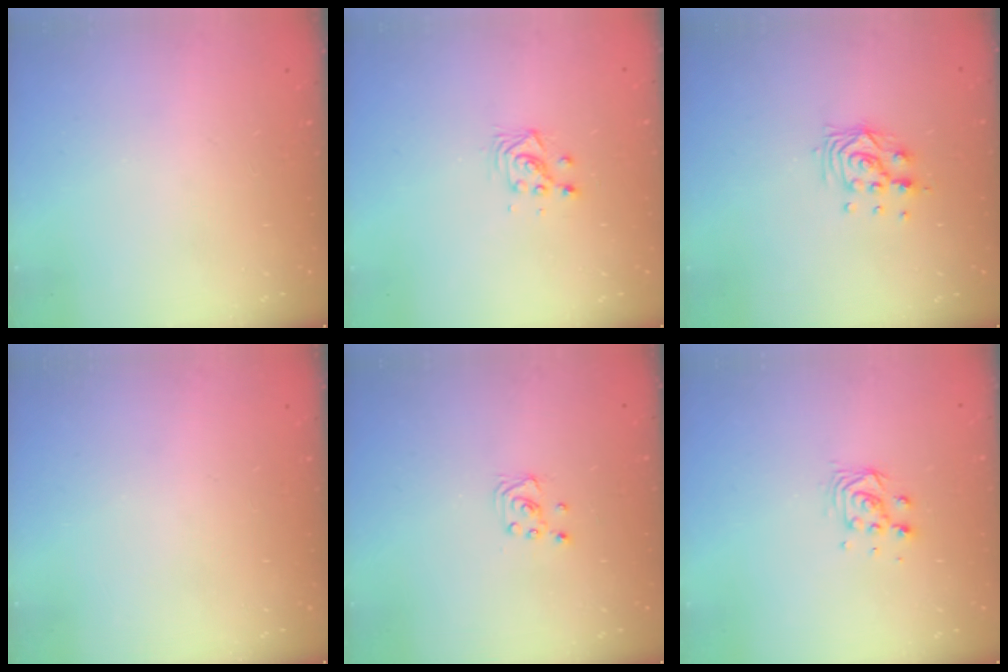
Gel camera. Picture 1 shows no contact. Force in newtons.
{"total": 3.7, "press": 3.7, "slide": 0.3}
{"total": 9.5, "press": 9.5, "slide": 0.7}
{"total": 0.0}
{"total": 2.3, "press": 2.3, "slide": 0.2}
{"total": 5.2, "press": 5.2, "slide": 0.3}